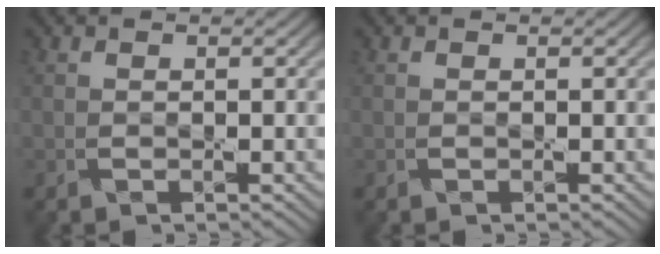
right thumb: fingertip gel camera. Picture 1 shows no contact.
{"total": 0.0}